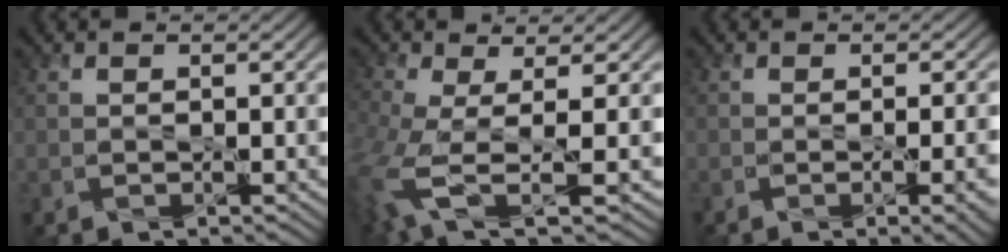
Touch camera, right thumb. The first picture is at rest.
{"total": 8.8, "force": [-2.2, 3.1, 7.9], "torque": [-0.187, -0.023, -0.040]}
{"total": 5.7, "force": [-1.7, 1.9, 5.1], "torque": [-0.059, -0.011, -0.014]}